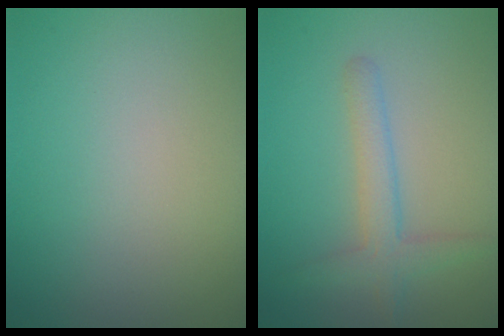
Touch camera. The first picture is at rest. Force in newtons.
{"total": 2.8, "press": 2.8, "slide": 0.2}